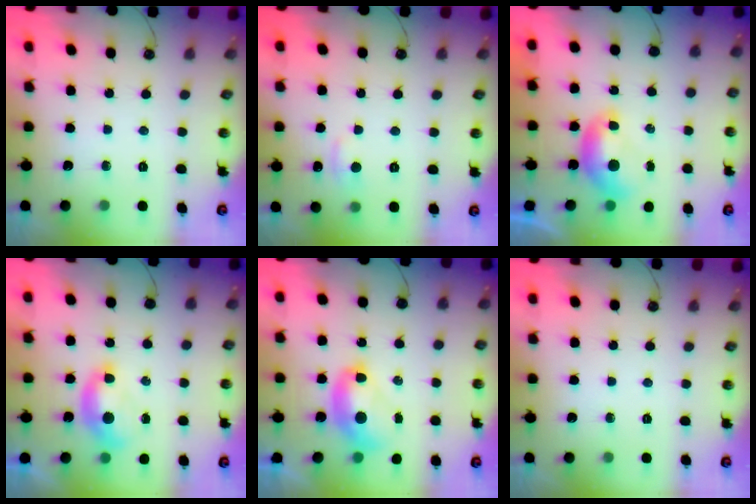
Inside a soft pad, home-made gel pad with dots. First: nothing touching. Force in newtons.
{"total": 1.0, "press": 0.5, "slide": 0.8}
{"total": 0.0}
{"total": 1.0, "press": 0.8, "slide": 0.6}
{"total": 2.8, "press": 2.8, "slide": 0.1}
{"total": 0.0}